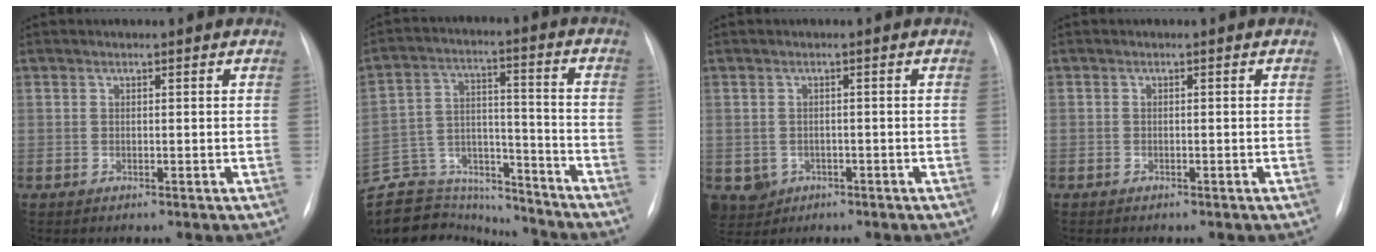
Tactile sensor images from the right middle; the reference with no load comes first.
{"total": 19.5, "force": [-17.7, 7.5, 3.3], "torque": [-0.093, 0.057, -0.268]}
{"total": 4.5, "force": [-1.8, 3.9, 1.0], "torque": [-0.020, 0.004, -0.021]}
{"total": 0.6, "force": [-0.4, 0.5, 0.0], "torque": [-0.005, 0.003, -0.006]}